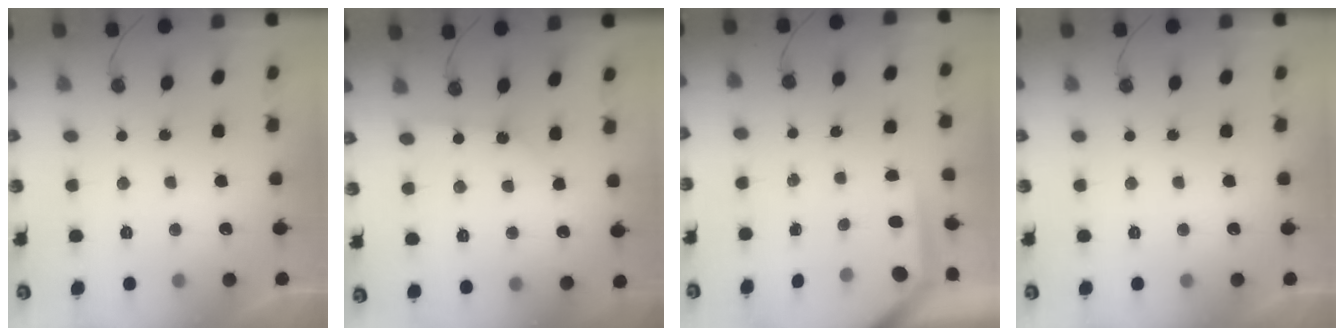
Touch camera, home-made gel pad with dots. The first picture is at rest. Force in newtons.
{"total": 2.3, "press": 2.3, "slide": 0.3}
{"total": 4.0, "press": 4.0, "slide": 0.2}
{"total": 0.0}